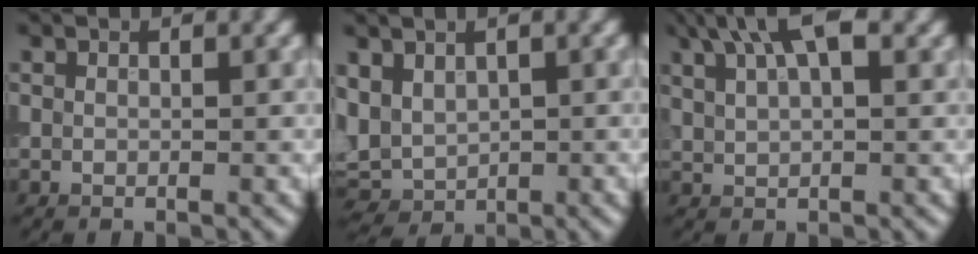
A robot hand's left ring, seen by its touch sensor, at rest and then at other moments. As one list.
[{"total": 3.2, "force": [0.6, 2.6, 1.9], "torque": [-0.043, 0.000, 0.014]}, {"total": 5.7, "force": [3.3, 2.2, 4.0], "torque": [-0.072, 0.016, 0.053]}]